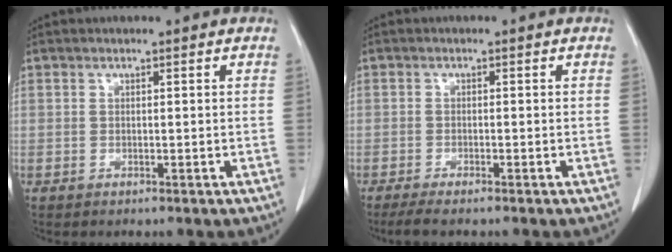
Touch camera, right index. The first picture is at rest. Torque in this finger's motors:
{"motor_torque": [-0.04, 0.05, 0.09, 0.01]}